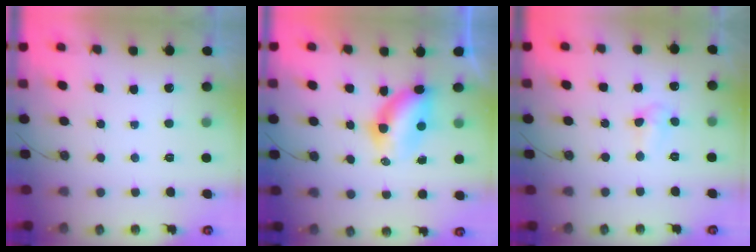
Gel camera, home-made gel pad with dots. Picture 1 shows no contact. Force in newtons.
{"total": 7.6, "press": 6.8, "slide": 3.3}
{"total": 3.6, "press": 3.6, "slide": 0.6}